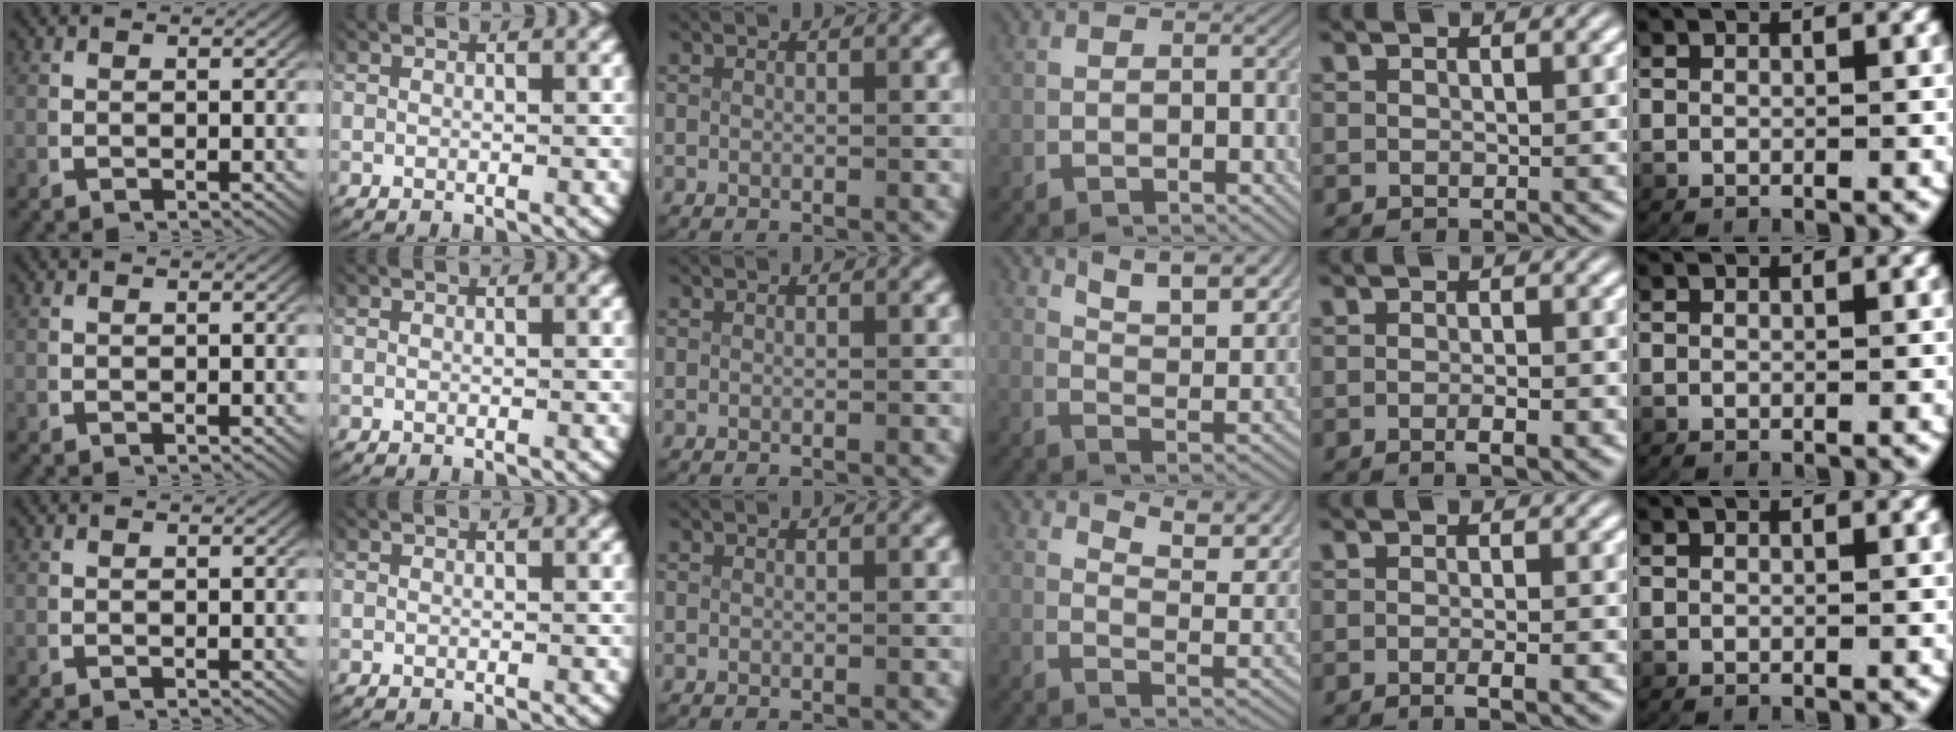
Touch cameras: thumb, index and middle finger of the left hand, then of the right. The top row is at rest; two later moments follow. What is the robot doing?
{"motion": "lift_and_place", "object": "map"}